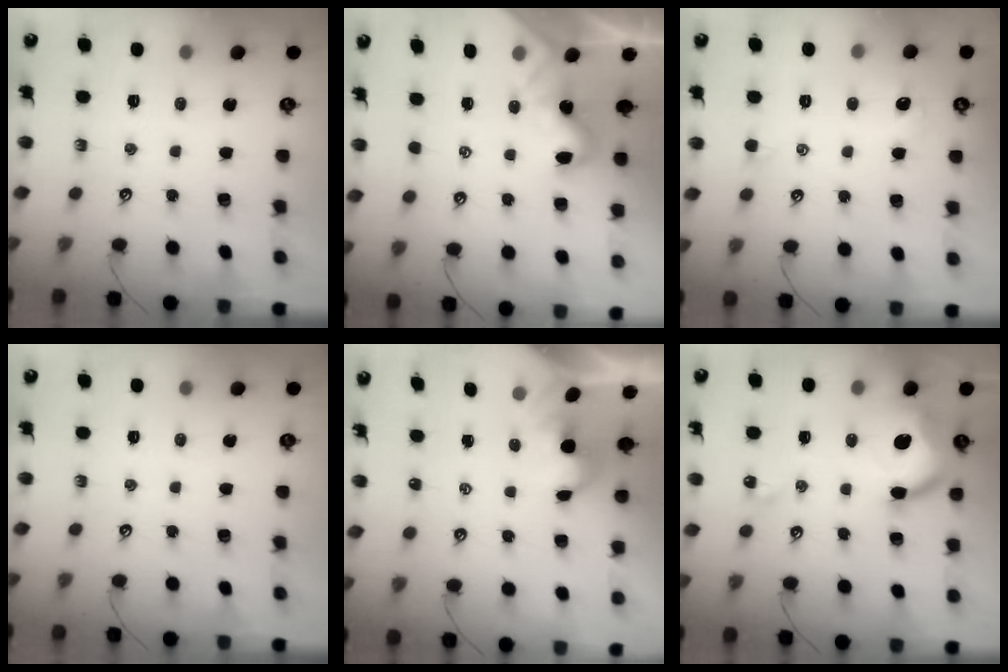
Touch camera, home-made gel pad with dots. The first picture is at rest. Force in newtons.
{"total": 1.8, "press": 1.8, "slide": 0.4}
{"total": 0.8, "press": 0.3, "slide": 0.7}
{"total": 0.0}
{"total": 1.4, "press": 1.3, "slide": 0.3}
{"total": 14.1, "press": 14.0, "slide": 1.6}